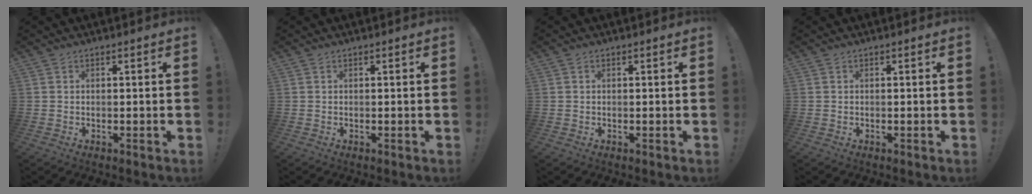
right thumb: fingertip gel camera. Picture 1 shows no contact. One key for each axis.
{"total": 0.0}
{"total": 0.0}
{"total": 0.0}